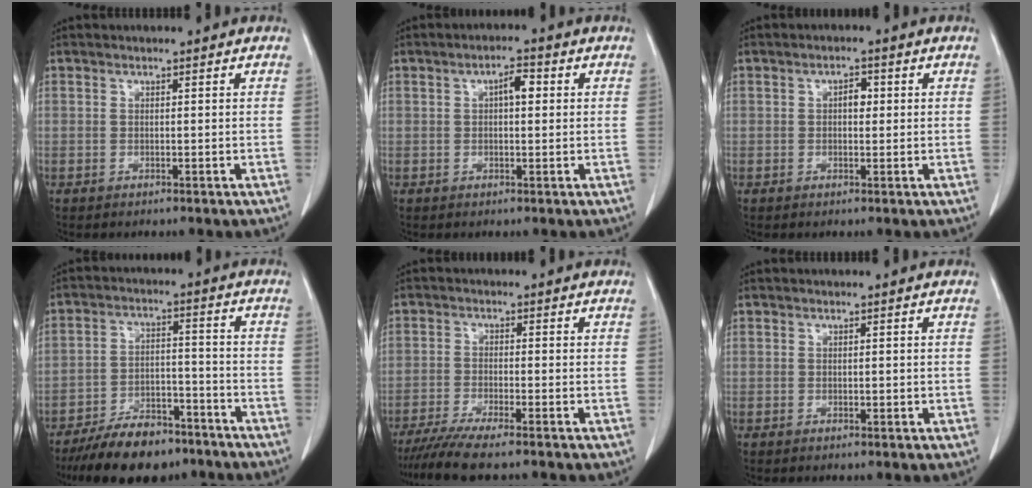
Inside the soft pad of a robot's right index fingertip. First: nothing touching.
{"total": 3.2, "force": [0.7, 1.1, 2.9], "torque": [-0.048, 0.009, 0.009]}
{"total": 2.1, "force": [0.3, 1.2, 1.7], "torque": [-0.024, 0.007, 0.002]}
{"total": 12.3, "force": [-9.8, 4.8, 5.6], "torque": [-0.088, 0.008, -0.161]}
{"total": 6.4, "force": [-5.3, -0.6, 3.5], "torque": [-0.053, -0.017, -0.090]}
{"total": 0.7, "force": [0.1, 0.5, 0.5], "torque": [-0.002, 0.001, 0.004]}